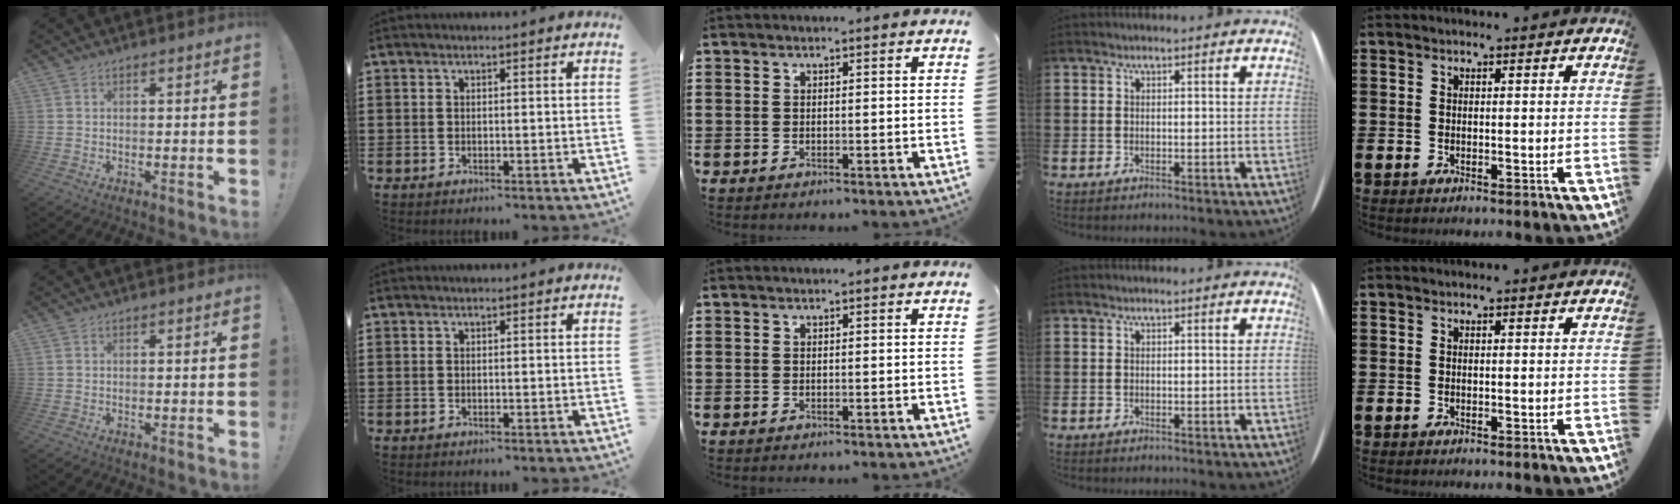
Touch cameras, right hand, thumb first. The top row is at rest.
{}